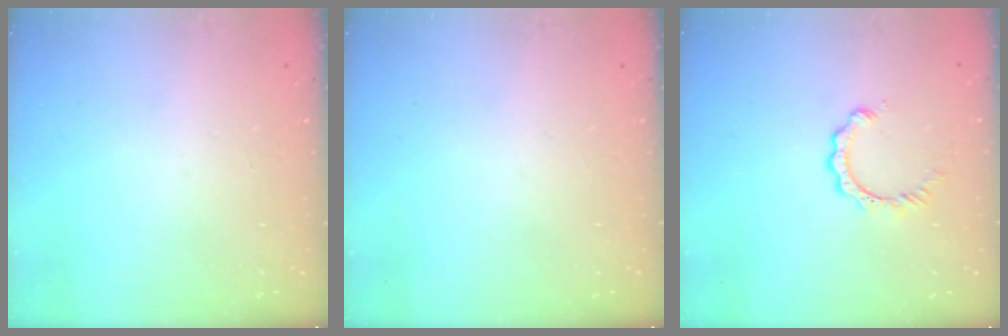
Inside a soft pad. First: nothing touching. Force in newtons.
{"total": 0.0}
{"total": 2.9, "press": 2.9, "slide": 0.5}